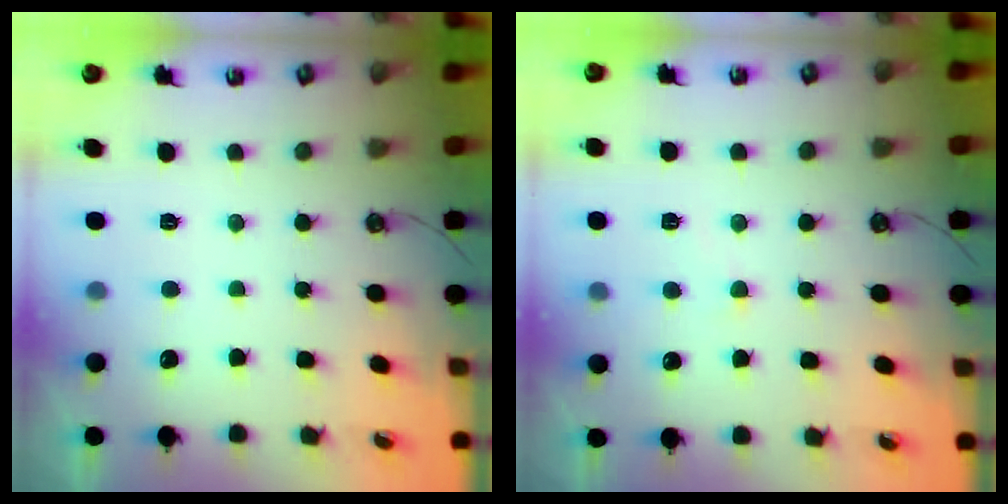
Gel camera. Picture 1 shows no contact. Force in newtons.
{"total": 4.4, "press": 4.4, "slide": 0.2}